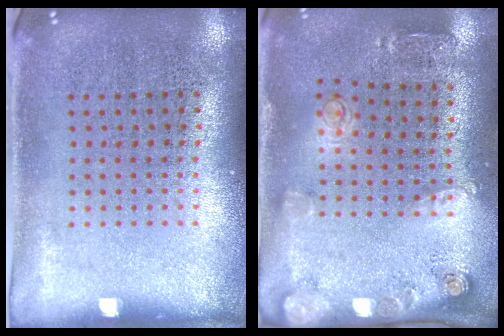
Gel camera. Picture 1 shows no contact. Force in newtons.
{"total": 1.8, "press": 1.4, "slide": 1.1}